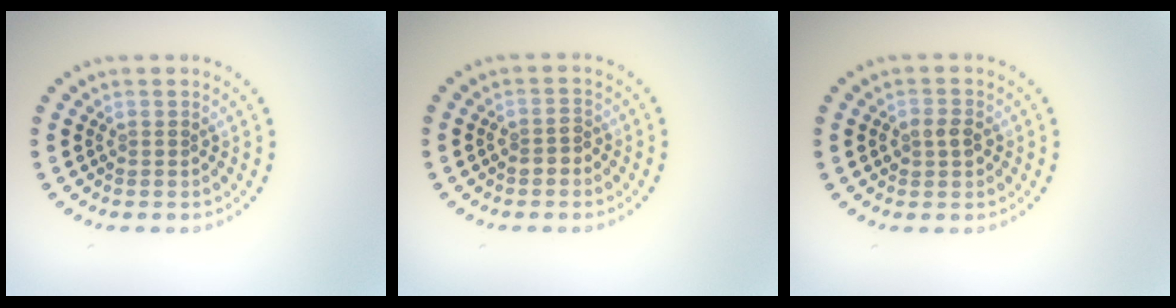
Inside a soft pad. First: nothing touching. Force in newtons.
{"total": 1.4, "press": 1.2, "slide": 0.6}
{"total": 1.8, "press": 1.8, "slide": 0.1}